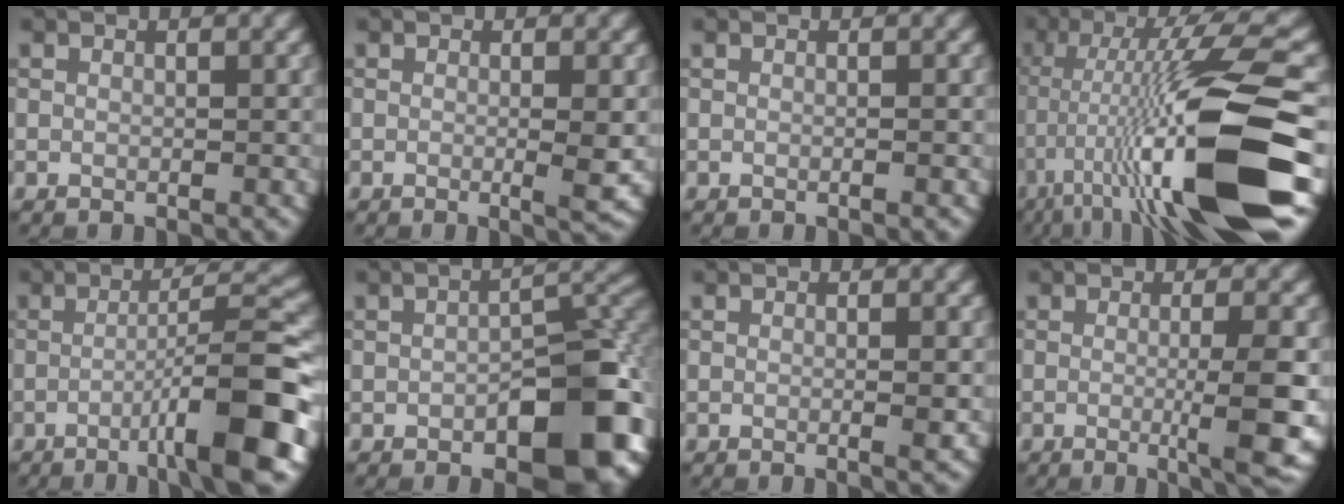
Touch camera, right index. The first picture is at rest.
{"total": 2.7, "force": [-0.2, 0.5, 2.7], "torque": [-0.035, -0.006, -0.005]}
{"total": 0.5, "force": [-0.1, 0.1, 0.5], "torque": [-0.004, 0.000, -0.004]}
{"total": 14.6, "force": [-5.1, 2.0, 13.6], "torque": [-0.227, 0.010, -0.079]}
{"total": 9.5, "force": [-3.7, 1.3, 8.7], "torque": [-0.116, 0.017, -0.064]}
{"total": 9.1, "force": [-3.8, 4.2, 7.1], "torque": [-0.074, 0.011, -0.058]}
{"total": 1.4, "force": [-0.1, 0.2, 1.4], "torque": [-0.020, -0.002, -0.004]}
{"total": 5.9, "force": [-1.0, 0.9, 5.8], "torque": [-0.082, -0.004, -0.015]}